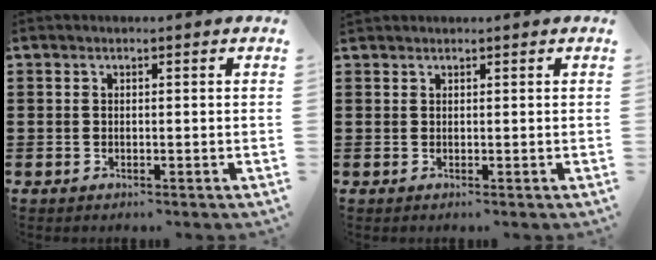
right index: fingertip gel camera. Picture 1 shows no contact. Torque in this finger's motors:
{"motor_torque": [0.63, 0.98, 0.07, 0.03]}